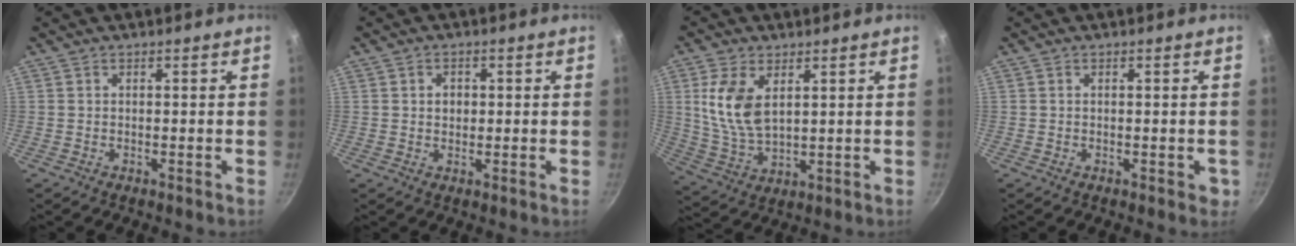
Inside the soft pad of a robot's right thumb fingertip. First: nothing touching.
{"total": 2.5, "force": [0.4, 2.0, 1.4], "torque": [-0.011, 0.000, 0.004]}
{"total": 10.5, "force": [3.1, 5.8, 8.1], "torque": [-0.159, -0.021, 0.071]}
{"total": 1.9, "force": [-0.3, 1.2, 1.5], "torque": [-0.011, 0.001, -0.002]}